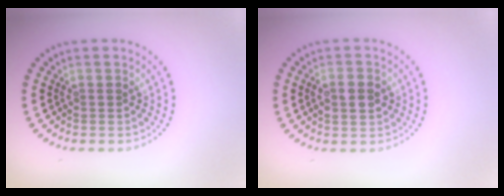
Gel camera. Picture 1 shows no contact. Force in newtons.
{"total": 2.4, "press": 2.4, "slide": 0.3}